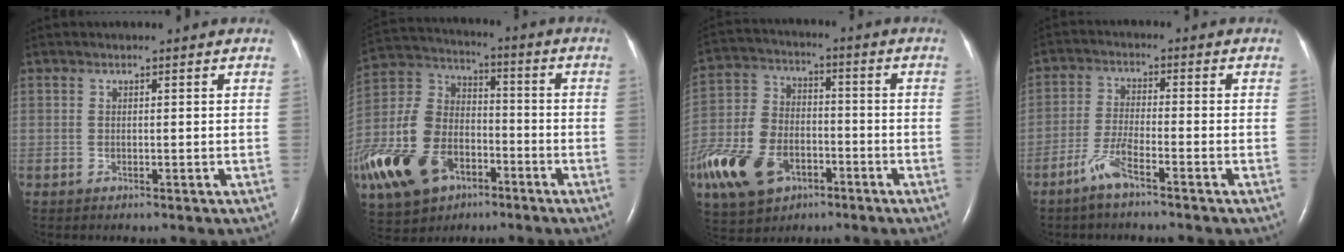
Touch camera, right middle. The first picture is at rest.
{"total": 25.2, "force": [-12.3, 16.2, 14.8], "torque": [-0.429, -0.019, -0.219]}
{"total": 20.8, "force": [-10.2, 13.2, 12.4], "torque": [-0.342, -0.017, -0.184]}
{"total": 5.1, "force": [-3.5, 0.4, 3.7], "torque": [-0.085, -0.006, -0.073]}